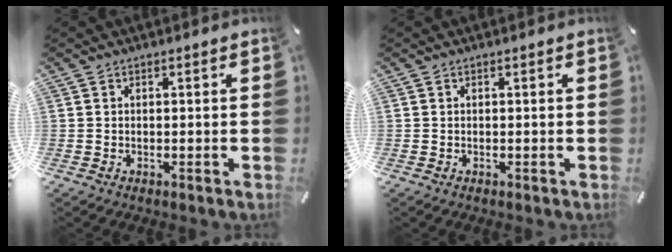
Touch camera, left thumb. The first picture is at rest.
{"total": 0.0}